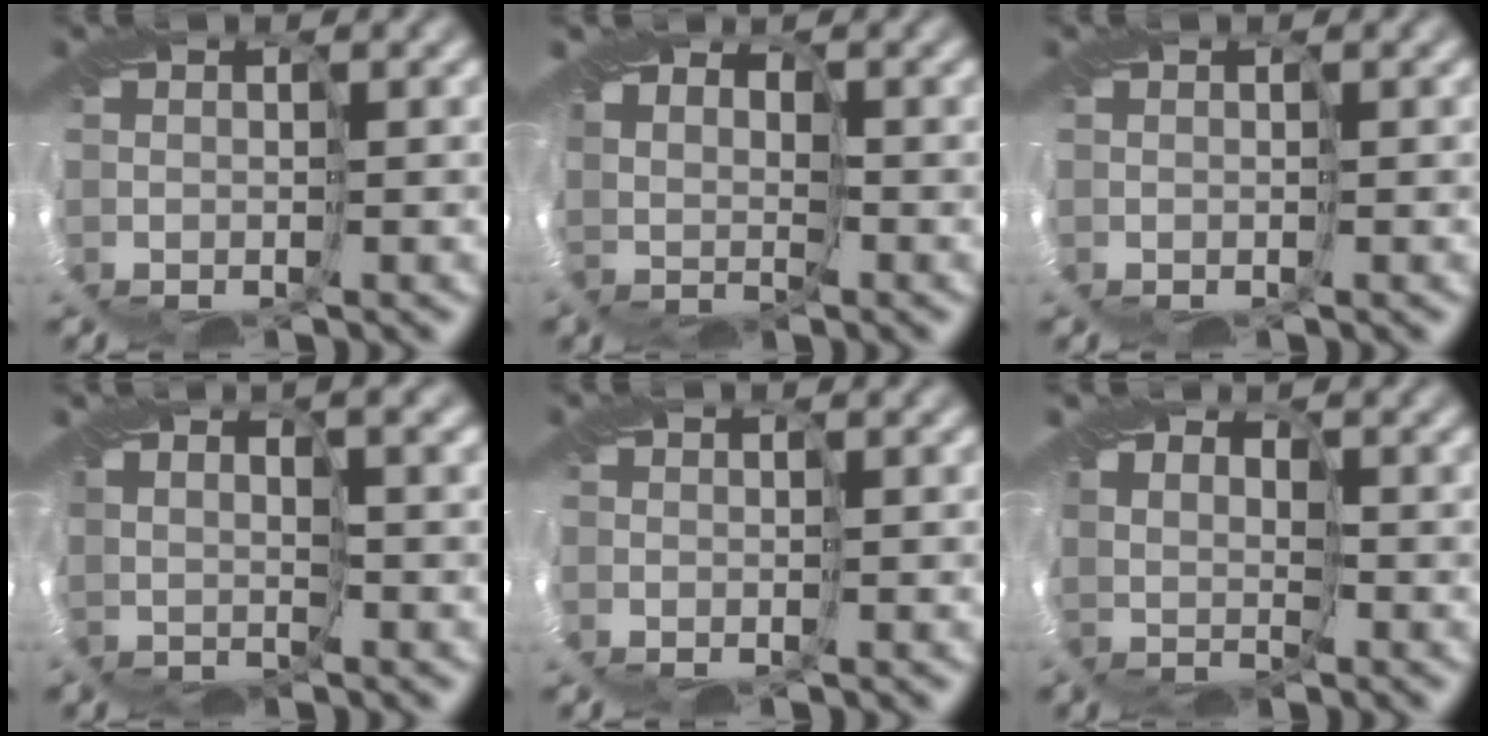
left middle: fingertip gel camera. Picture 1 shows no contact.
{"total": 2.8, "force": [2.4, 1.4, 0.0], "torque": [-0.005, -0.003, 0.041]}
{"total": 0.0}
{"total": 3.0, "force": [2.6, 0.7, 1.3], "torque": [-0.026, 0.012, 0.050]}
{"total": 0.9, "force": [-0.5, 0.7, 0.2], "torque": [-0.007, -0.002, -0.009]}
{"total": 2.5, "force": [2.2, 1.3, -0.1], "torque": [-0.001, -0.003, 0.040]}